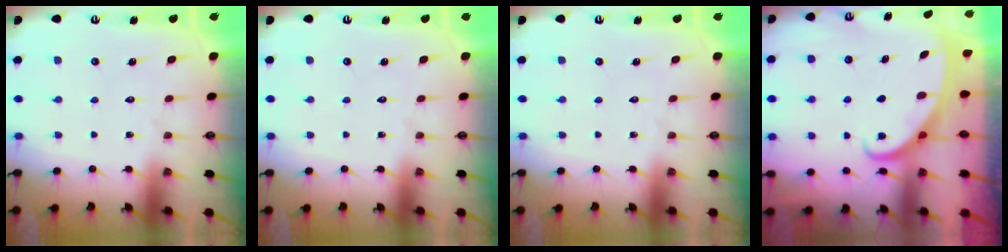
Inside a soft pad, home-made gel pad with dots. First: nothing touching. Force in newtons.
{"total": 0.0}
{"total": 0.0}
{"total": 2.6, "press": 2.6, "slide": 0.3}